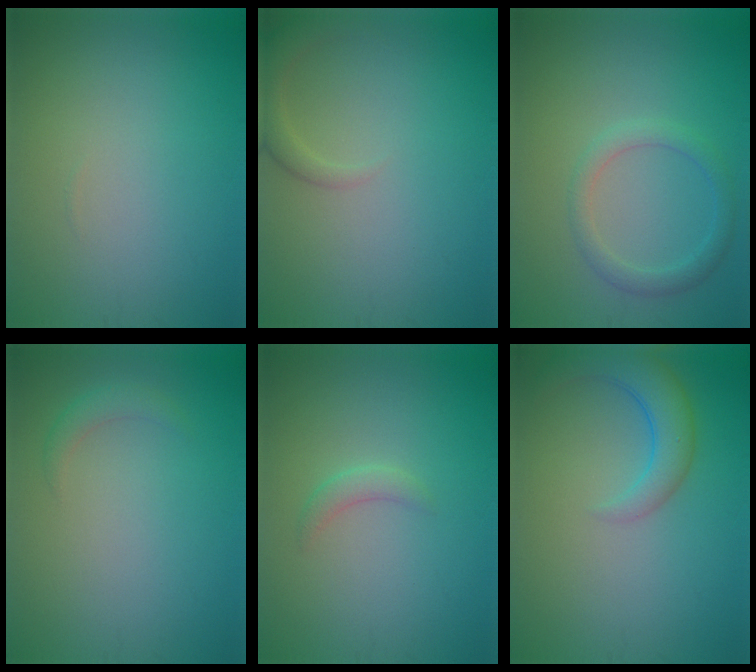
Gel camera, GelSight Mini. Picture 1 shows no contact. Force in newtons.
{"total": 2.3, "press": 2.3, "slide": 0.3}
{"total": 2.2, "press": 2.2, "slide": 0.1}
{"total": 1.3, "press": 1.3, "slide": 0.1}
{"total": 1.3, "press": 1.3, "slide": 0.0}
{"total": 4.0, "press": 4.0, "slide": 0.3}